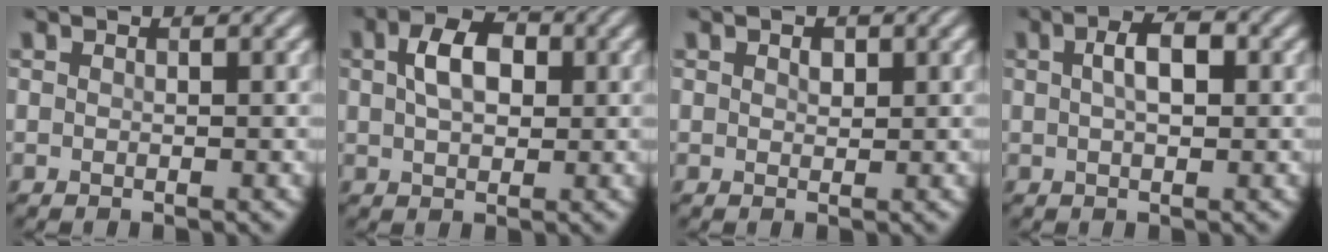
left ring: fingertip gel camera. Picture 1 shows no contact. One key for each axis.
{"total": 4.4, "fx": 1.0, "fy": 2.7, "fz": 3.2, "tx": -0.061, "ty": 0.010, "tz": 0.013}
{"total": 1.0, "fx": 0.5, "fy": 0.6, "fz": 0.6, "tx": -0.009, "ty": -0.001, "tz": 0.007}
{"total": 3.2, "fx": 0.7, "fy": 1.5, "fz": 2.8, "tx": -0.049, "ty": 0.007, "tz": 0.008}